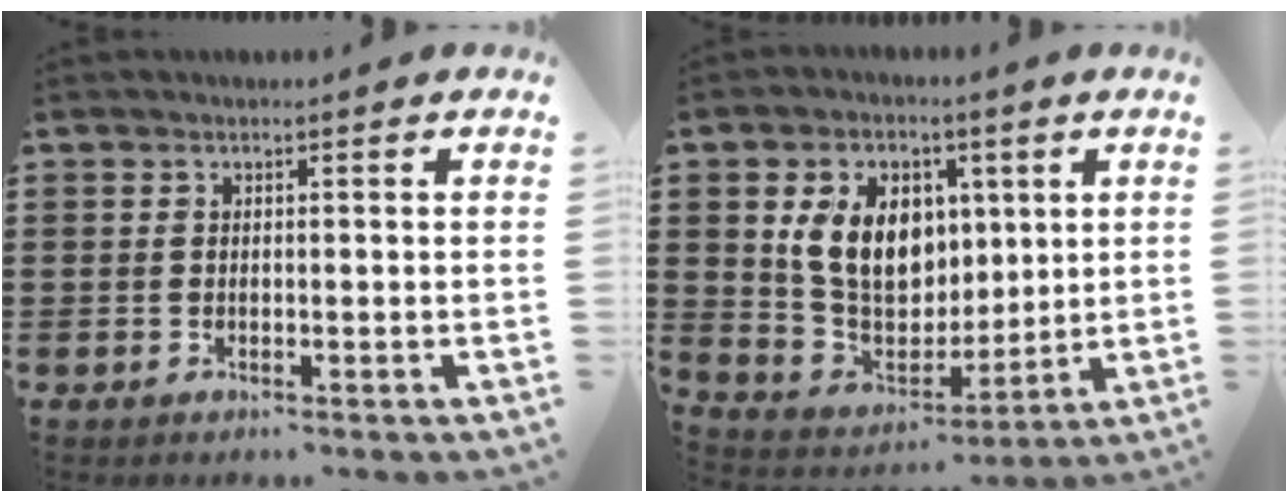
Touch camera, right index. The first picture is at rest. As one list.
[{"total": 11.1, "force": [2.8, 8.3, 6.9], "torque": [-0.156, 0.007, 0.049]}]